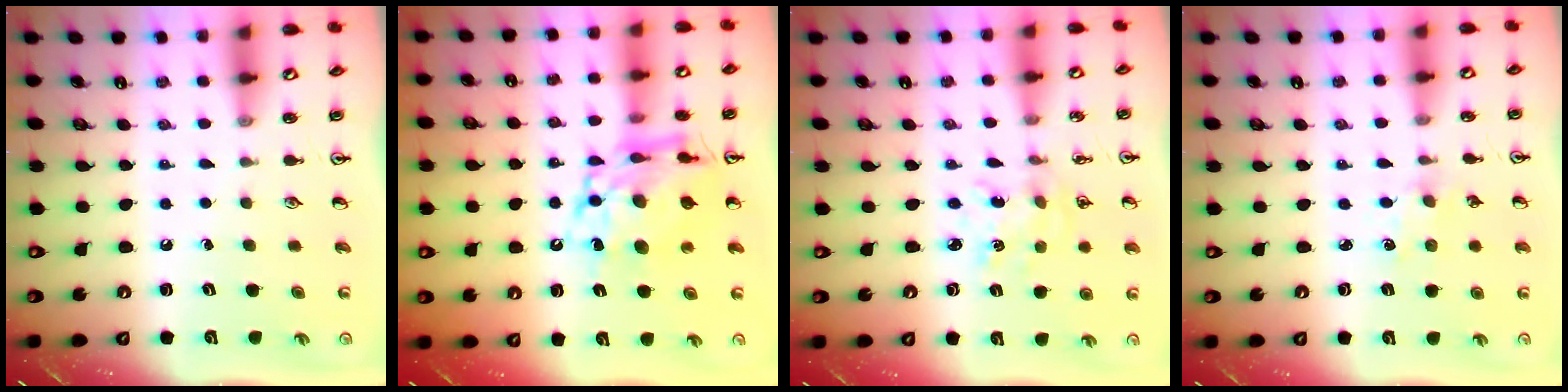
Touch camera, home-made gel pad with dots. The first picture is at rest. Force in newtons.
{"total": 14.9, "press": 14.8, "slide": 1.2}
{"total": 2.1, "press": 2.1, "slide": 0.2}
{"total": 1.0, "press": 0.9, "slide": 0.4}